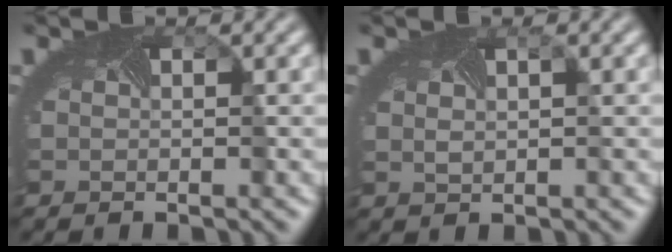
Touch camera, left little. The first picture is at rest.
{"total": 1.1, "force": [0.5, 0.6, 0.8], "torque": [-0.022, 0.006, 0.015]}